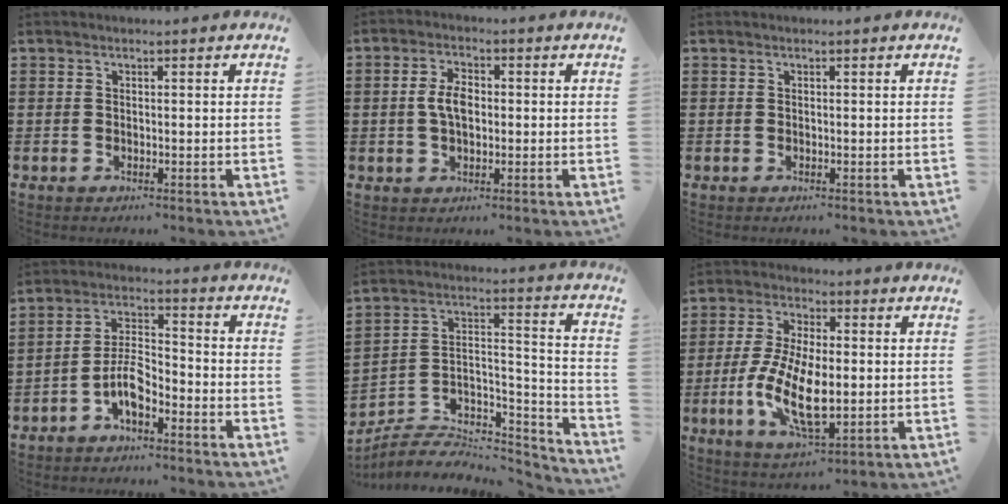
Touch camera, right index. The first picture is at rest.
{"total": 4.7, "force": [0.1, 2.5, 3.9], "torque": [-0.084, 0.007, -0.003]}
{"total": 0.0}
{"total": 6.0, "force": [-3.4, 2.3, 4.4], "torque": [-0.094, 0.008, -0.068]}
{"total": 4.5, "force": [-3.2, 2.9, 1.3], "torque": [-0.033, -0.002, -0.066]}
{"total": 10.9, "force": [-1.6, 4.6, 9.8], "torque": [-0.220, -0.012, -0.034]}